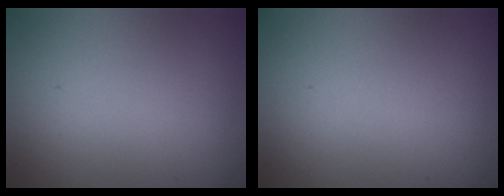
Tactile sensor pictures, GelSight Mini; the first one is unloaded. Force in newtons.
{"total": 0.0}